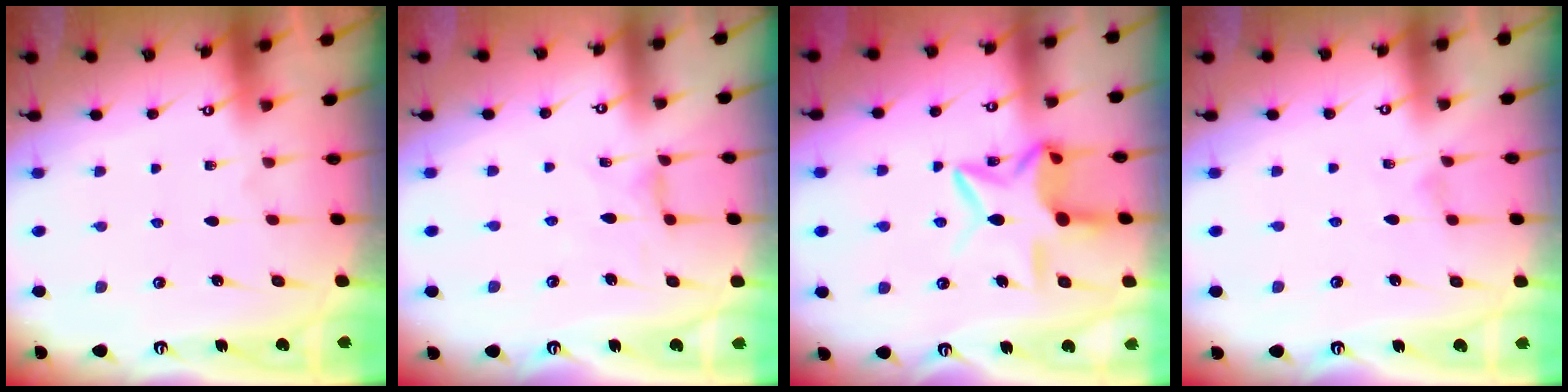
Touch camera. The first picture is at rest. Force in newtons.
{"total": 1.4, "press": 1.4, "slide": 0.2}
{"total": 12.6, "press": 12.5, "slide": 1.3}
{"total": 0.0}